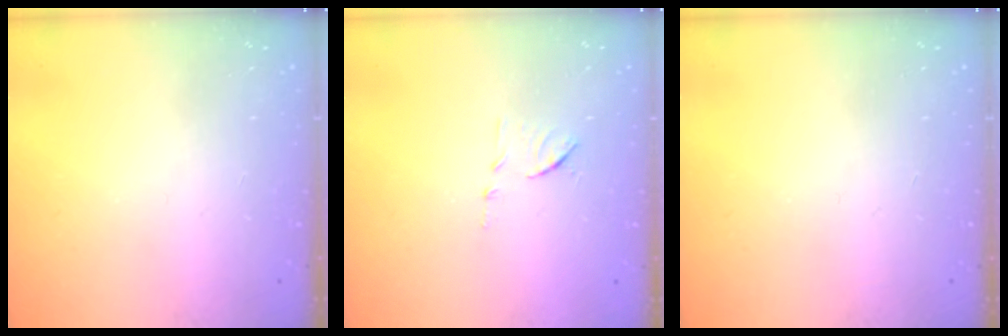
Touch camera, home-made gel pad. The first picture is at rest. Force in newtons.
{"total": 8.2, "press": 8.2, "slide": 0.2}
{"total": 0.0}